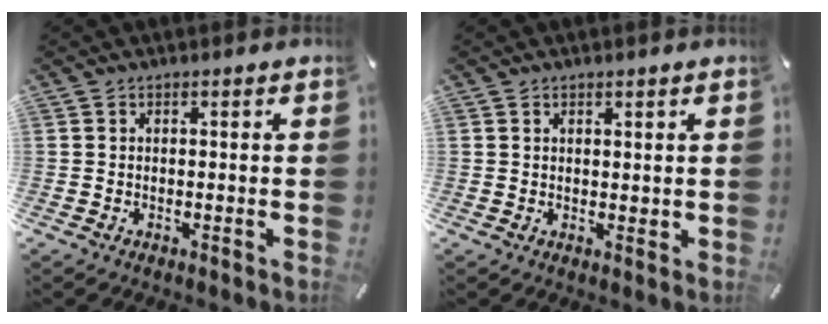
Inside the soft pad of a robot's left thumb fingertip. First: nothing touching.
{"total": 1.4, "force": [0.9, 1.0, 0.5], "torque": [-0.001, -0.001, 0.015]}